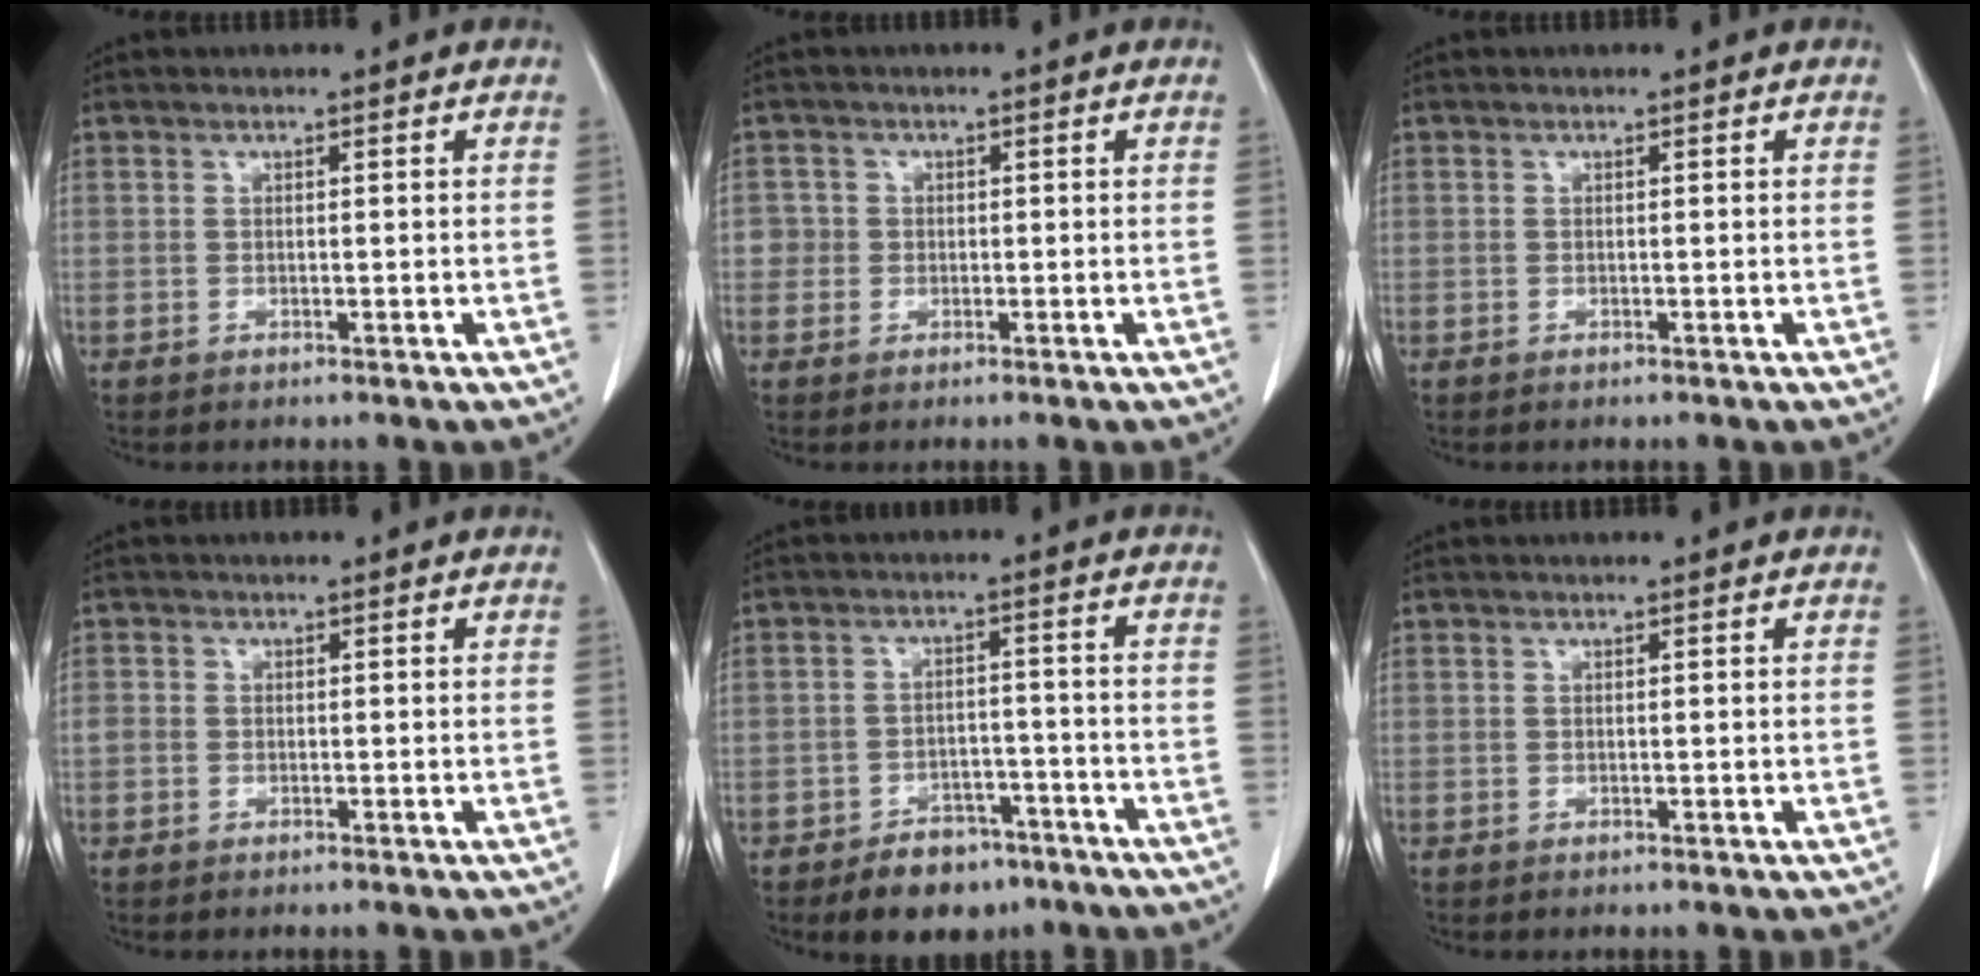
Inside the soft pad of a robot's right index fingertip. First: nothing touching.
{"total": 2.2, "force": [0.0, 2.2, -0.1], "torque": [0.018, 0.008, -0.006]}
{"total": 0.0}
{"total": 1.5, "force": [-0.2, 1.4, 0.5], "torque": [-0.005, 0.010, -0.004]}
{"total": 7.3, "force": [-5.4, 4.0, 3.1], "torque": [-0.044, 0.007, -0.079]}
{"total": 0.0}